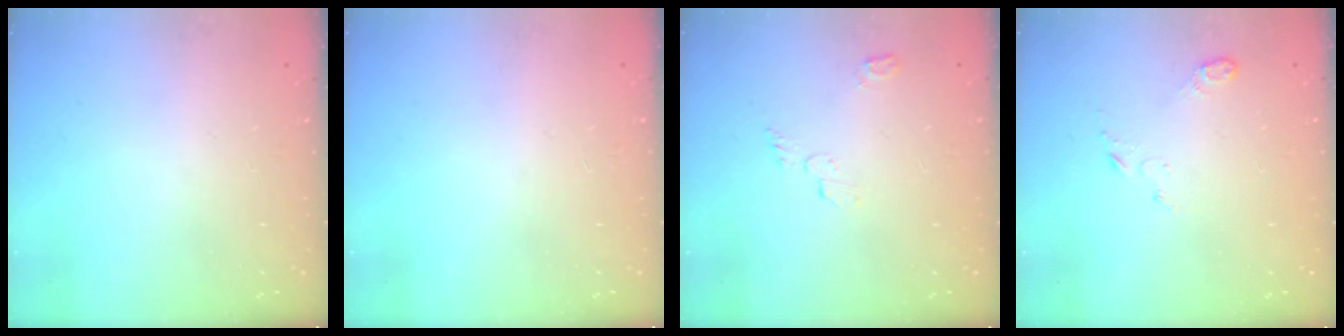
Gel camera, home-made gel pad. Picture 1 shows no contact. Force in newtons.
{"total": 1.2, "press": 1.1, "slide": 0.2}
{"total": 4.1, "press": 4.1, "slide": 0.3}
{"total": 4.7, "press": 4.6, "slide": 0.9}